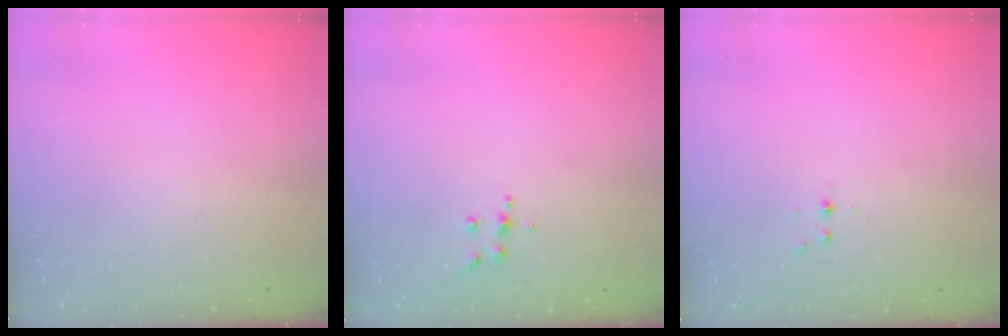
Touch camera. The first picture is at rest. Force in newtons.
{"total": 6.2, "press": 6.2, "slide": 0.5}
{"total": 2.7, "press": 2.3, "slide": 1.4}